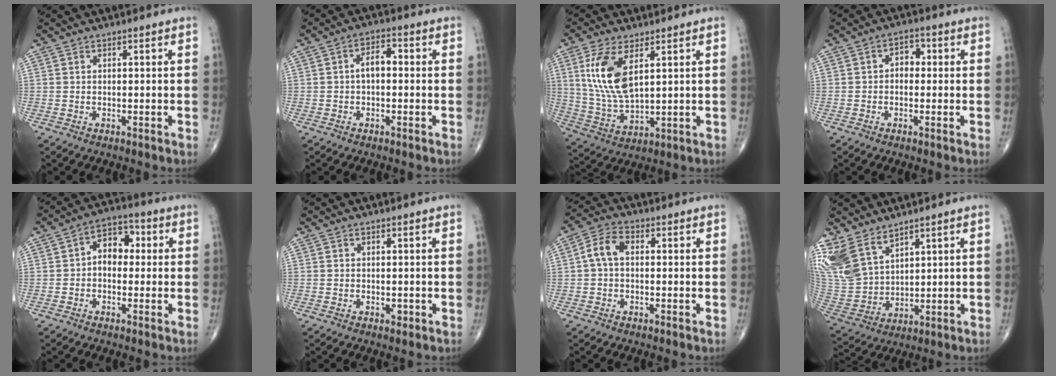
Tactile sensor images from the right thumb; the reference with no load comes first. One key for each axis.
{"total": 4.3, "fx": -0.2, "fy": 2.4, "fz": 3.5, "tx": -0.050, "ty": 0.018, "tz": -0.010}
{"total": 12.0, "fx": 4.3, "fy": 5.4, "fz": 9.9, "tx": -0.207, "ty": -0.016, "tz": 0.096}
{"total": 3.3, "fx": 0.0, "fy": 2.4, "fz": 2.3, "tx": -0.016, "ty": 0.014, "tz": -0.009}
{"total": 7.2, "fx": 0.3, "fy": 5.1, "fz": 5.1, "tx": -0.052, "ty": 0.027, "tz": -0.006}
{"total": 0.8, "fx": -0.2, "fy": 0.6, "fz": 0.6, "tx": -0.004, "ty": -0.001, "tz": -0.004}
{"total": 5.3, "fx": 0.2, "fy": 3.4, "fz": 4.1, "tx": -0.078, "ty": 0.017, "tz": -0.005}
{"total": 13.0, "fx": 8.9, "fy": 6.9, "fz": 6.6, "tx": -0.143, "ty": -0.032, "tz": 0.202}